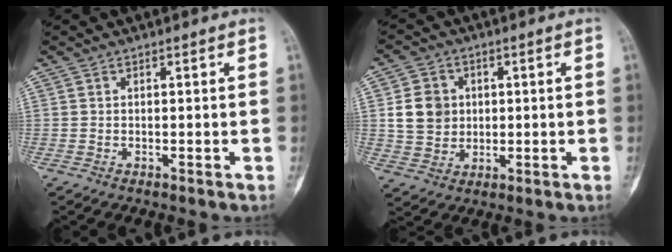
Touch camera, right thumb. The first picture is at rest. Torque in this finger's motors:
{"motor_torque": [0.39, 0.42, 0.42, -0.23, 0.00]}